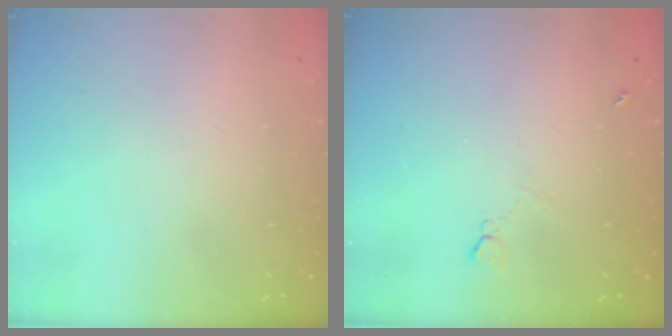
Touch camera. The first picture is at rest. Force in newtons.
{"total": 5.0, "press": 5.0, "slide": 0.6}